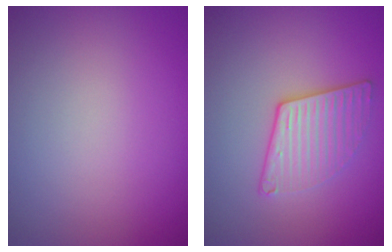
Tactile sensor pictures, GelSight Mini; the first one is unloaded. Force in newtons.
{"total": 3.1, "press": 2.7, "slide": 1.4}